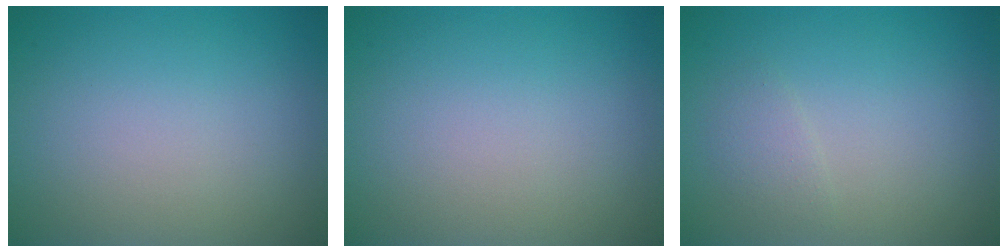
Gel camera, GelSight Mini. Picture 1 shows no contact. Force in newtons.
{"total": 0.0}
{"total": 1.2, "press": 1.2, "slide": 0.0}